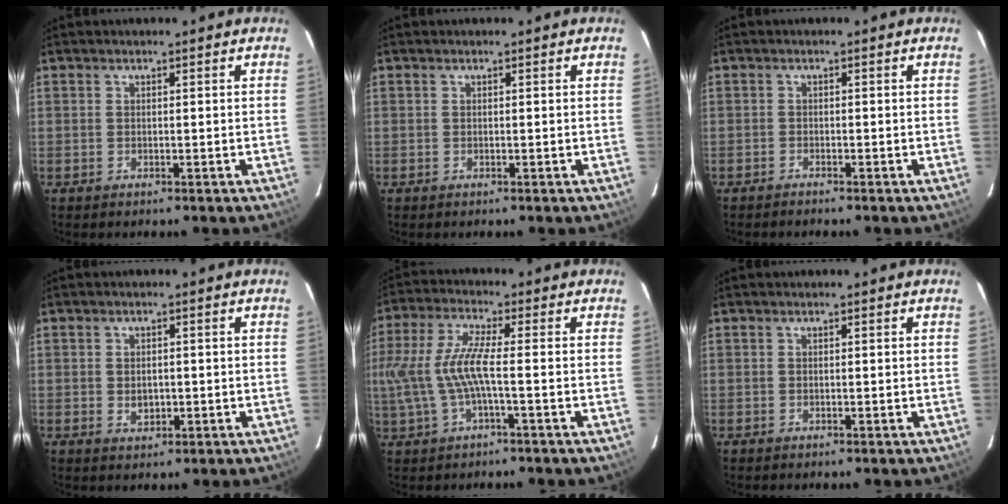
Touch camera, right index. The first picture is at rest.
{"total": 0.0}
{"total": 0.9, "force": [-0.9, 0.0, 0.0], "torque": [-0.011, -0.001, -0.017]}
{"total": 2.8, "force": [-0.3, 2.1, 1.9], "torque": [-0.031, 0.000, -0.004]}
{"total": 9.2, "force": [-1.5, 1.5, 9.0], "torque": [-0.195, -0.001, -0.019]}
{"total": 0.0}